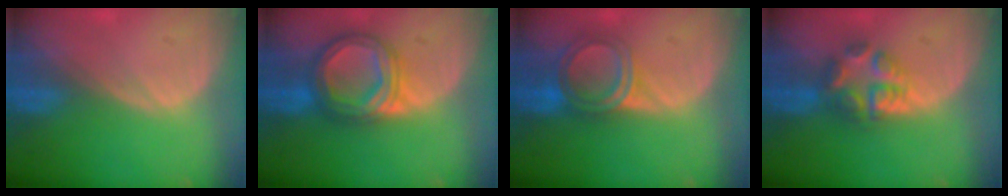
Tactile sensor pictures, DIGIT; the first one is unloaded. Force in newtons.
{"total": 7.8, "press": 7.8, "slide": 0.5}
{"total": 6.1, "press": 5.3, "slide": 3.0}
{"total": 5.7, "press": 5.3, "slide": 2.0}